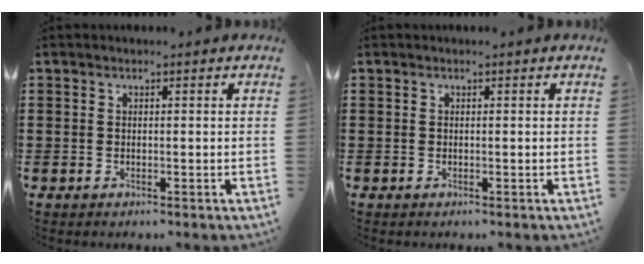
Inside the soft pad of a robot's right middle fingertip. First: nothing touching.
{"total": 0.0}